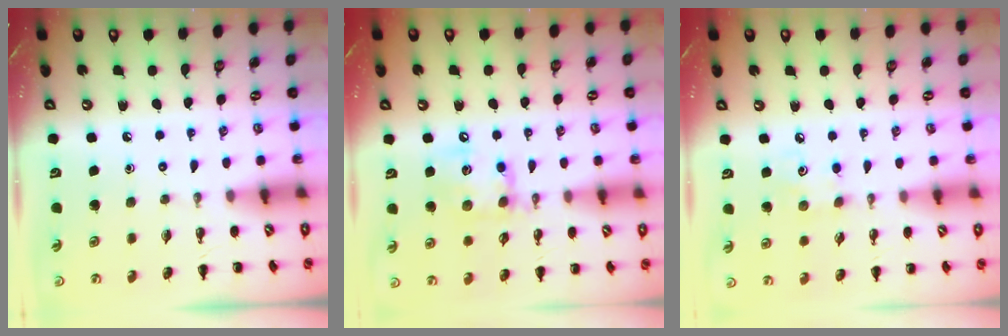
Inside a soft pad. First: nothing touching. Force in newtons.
{"total": 12.1, "press": 11.9, "slide": 1.9}
{"total": 4.2, "press": 4.1, "slide": 0.9}